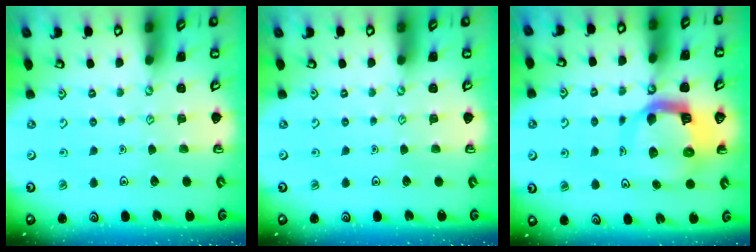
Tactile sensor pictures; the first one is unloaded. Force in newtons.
{"total": 0.0}
{"total": 11.1, "press": 11.0, "slide": 1.5}